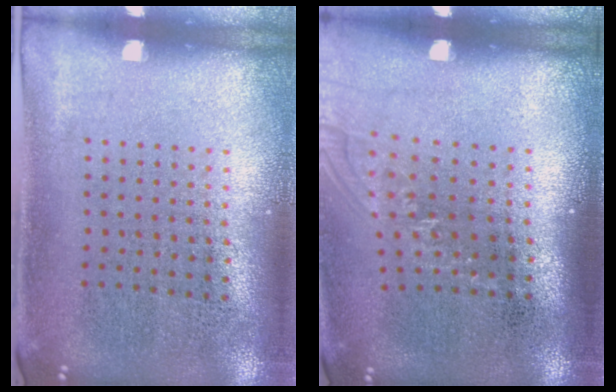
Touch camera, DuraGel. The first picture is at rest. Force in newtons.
{"total": 1.1, "press": 0.9, "slide": 0.5}